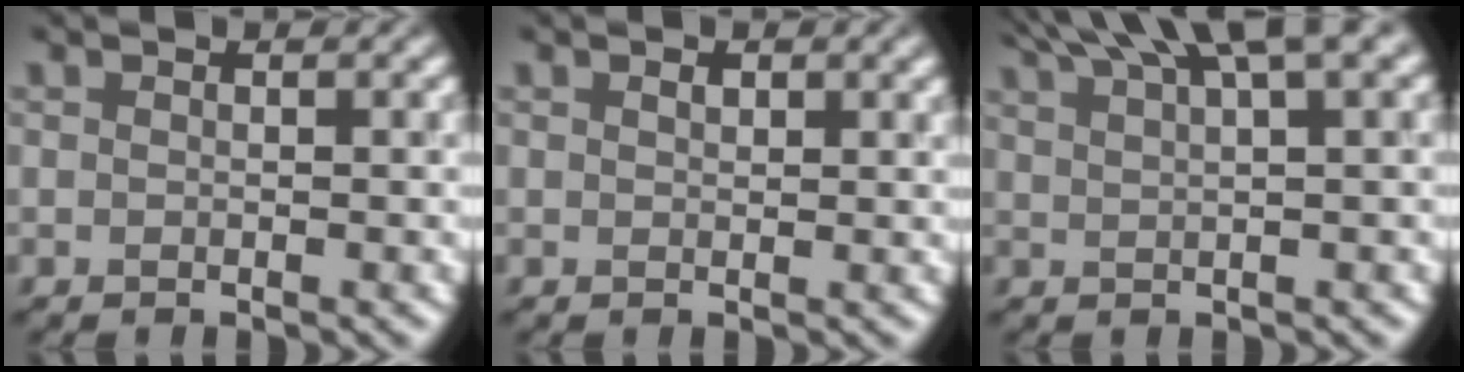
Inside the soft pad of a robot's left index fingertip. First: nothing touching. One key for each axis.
{"total": 0.8, "fx": 0.6, "fy": 0.3, "fz": 0.5, "tx": -0.008, "ty": 0.003, "tz": 0.009}
{"total": 7.9, "fx": 5.8, "fy": 1.2, "fz": 5.2, "tx": -0.056, "ty": 0.027, "tz": 0.075}